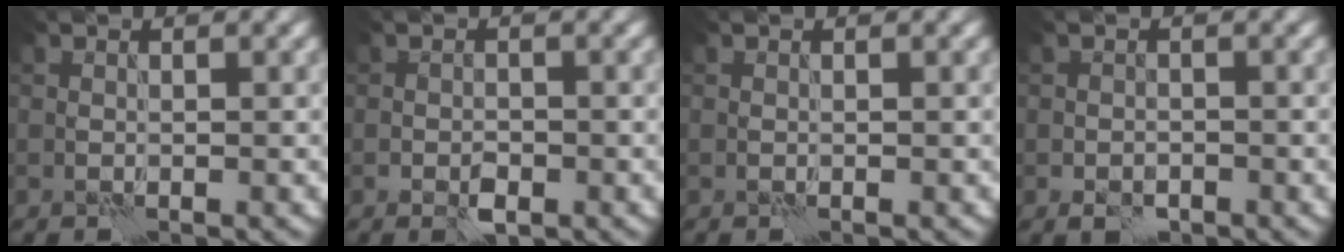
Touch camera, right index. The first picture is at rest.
{"total": 1.8, "force": [-0.8, 1.0, 1.2], "torque": [-0.021, 0.000, -0.016]}
{"total": 0.0}
{"total": 1.7, "force": [-0.9, 1.2, 0.7], "torque": [-0.012, -0.004, -0.018]}